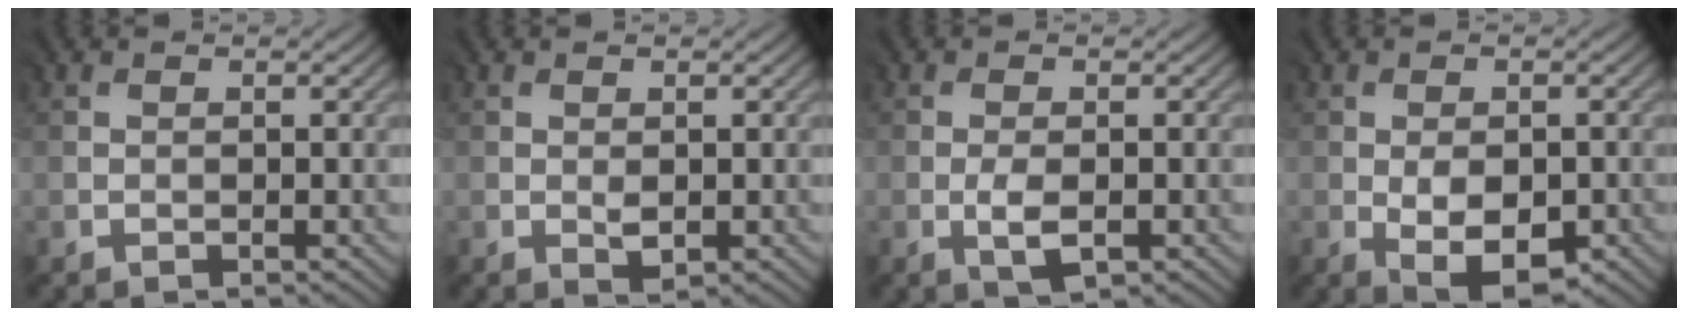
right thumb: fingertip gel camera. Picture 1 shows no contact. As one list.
[{"total": 1.4, "force": [-0.1, 0.9, 1.1], "torque": [-0.018, -0.003, 0.001]}, {"total": 2.6, "force": [-1.0, 1.1, 2.1], "torque": [-0.049, -0.006, -0.016]}, {"total": 6.4, "force": [-2.0, 3.7, 4.8], "torque": [-0.088, -0.021, -0.027]}]